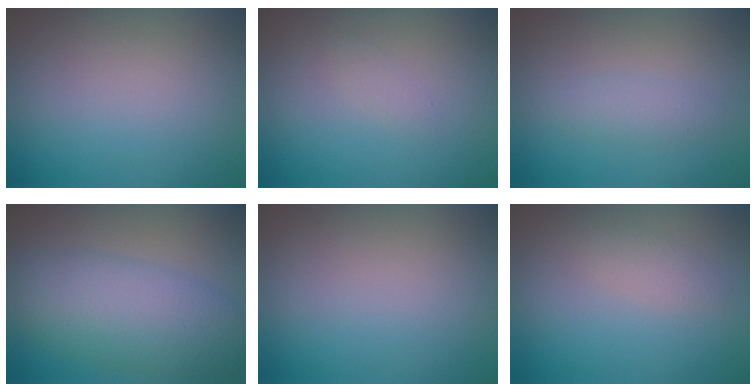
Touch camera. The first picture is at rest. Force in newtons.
{"total": 0.7, "press": 0.7, "slide": 0.0}
{"total": 1.4, "press": 1.4, "slide": 0.1}
{"total": 7.4, "press": 7.4, "slide": 0.2}
{"total": 0.0}
{"total": 1.4, "press": 1.4, "slide": 0.1}